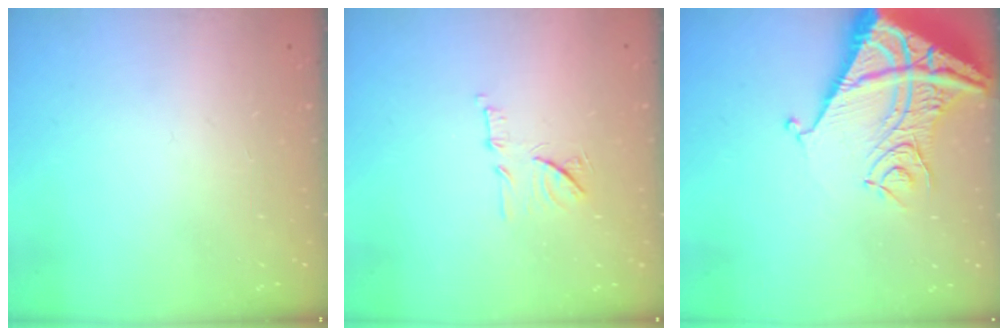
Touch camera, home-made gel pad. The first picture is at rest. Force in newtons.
{"total": 9.6, "press": 9.6, "slide": 0.3}
{"total": 15.2, "press": 15.1, "slide": 1.8}